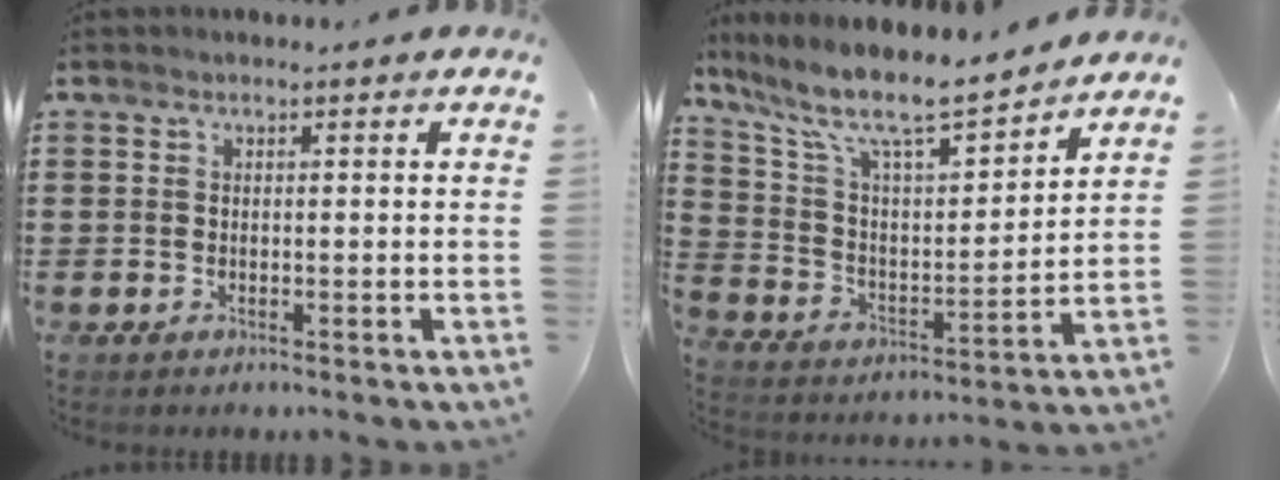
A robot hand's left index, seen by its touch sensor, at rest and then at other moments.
{"total": 9.9, "force": [8.2, 1.9, 5.1], "torque": [-0.136, -0.052, 0.138]}